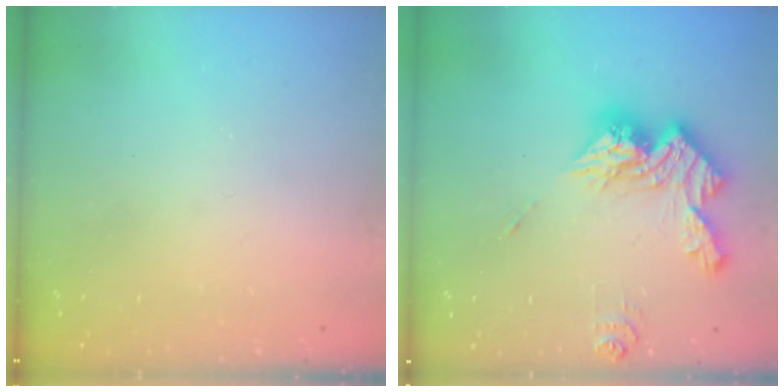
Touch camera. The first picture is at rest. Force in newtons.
{"total": 15.1, "press": 15.0, "slide": 1.5}